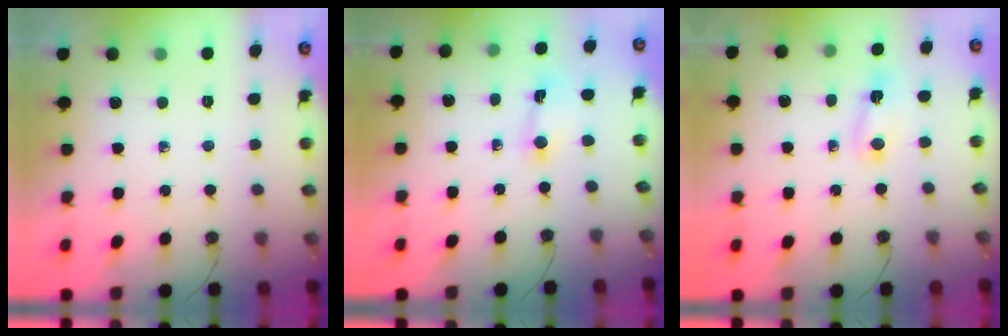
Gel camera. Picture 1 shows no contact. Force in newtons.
{"total": 1.9, "press": 1.9, "slide": 0.4}
{"total": 2.4, "press": 2.3, "slide": 0.6}